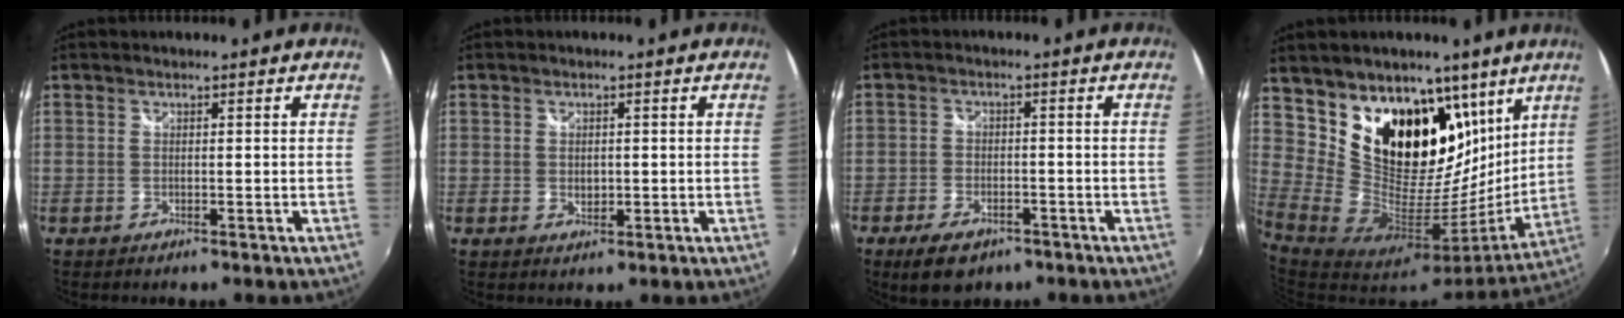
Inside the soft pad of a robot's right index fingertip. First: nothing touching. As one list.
[{"total": 2.2, "force": [-0.2, 1.6, 1.5], "torque": [-0.024, 0.000, -0.002]}, {"total": 7.9, "force": [-5.3, 4.2, 4.2], "torque": [-0.103, -0.007, -0.083]}, {"total": 23.4, "force": [14.6, 14.9, 10.5], "torque": [-0.201, -0.016, 0.266]}]